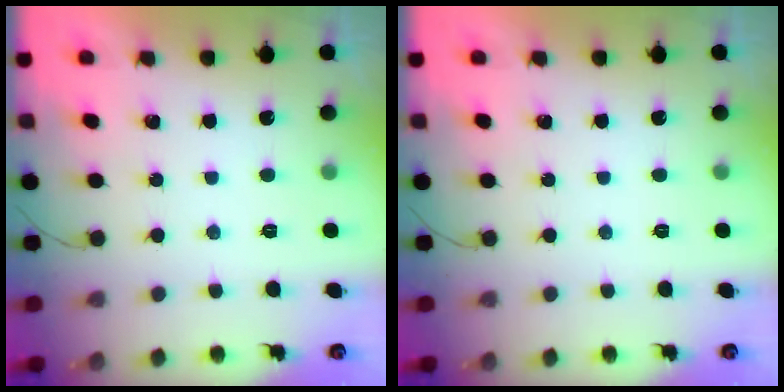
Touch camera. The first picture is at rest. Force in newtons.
{"total": 0.0}